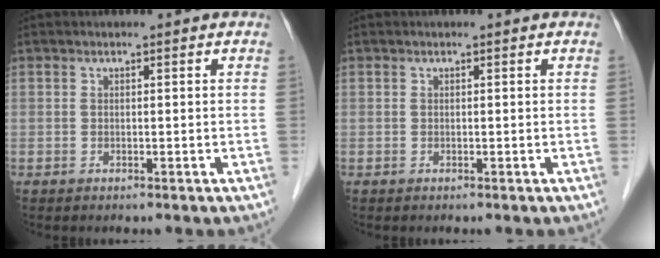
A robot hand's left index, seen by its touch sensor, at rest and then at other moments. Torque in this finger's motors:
{"motor_torque": [0.00, 0.00, 0.00, 0.00]}